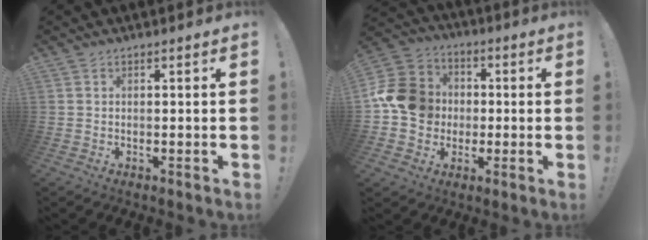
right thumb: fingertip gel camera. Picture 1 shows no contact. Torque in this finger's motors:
{"motor_torque": [1.21, 1.63, 0.64, -0.60, 0.10]}